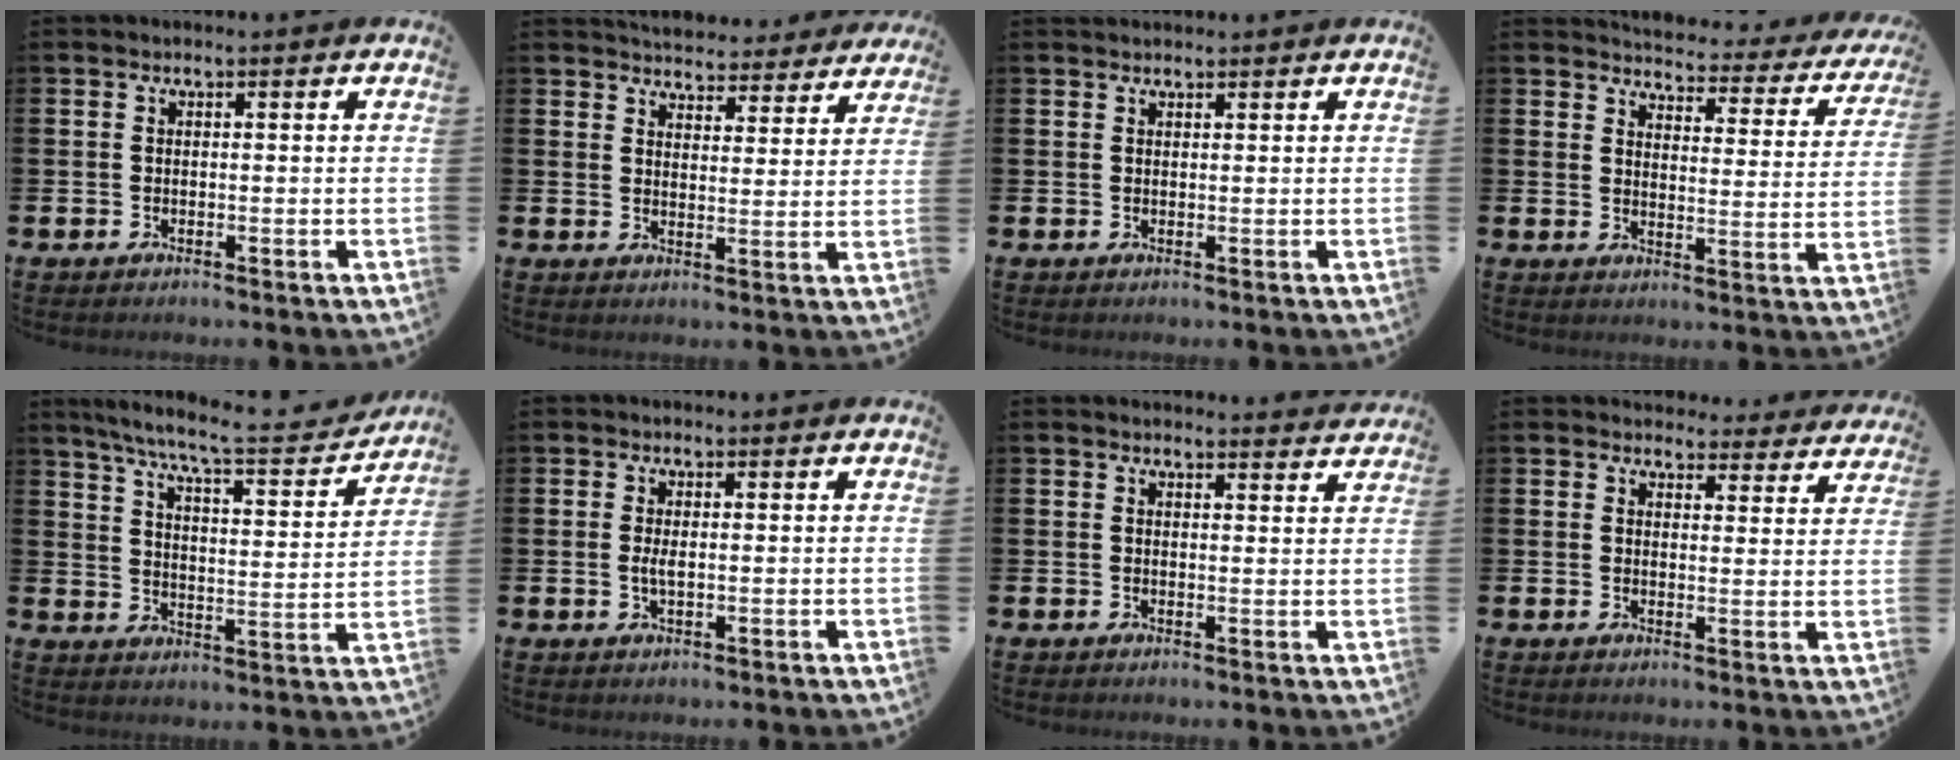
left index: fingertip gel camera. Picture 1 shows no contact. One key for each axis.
{"total": 5.1, "fx": 5.0, "fy": 1.1, "fz": 0.2, "tx": -0.011, "ty": -0.037, "tz": 0.088}
{"total": 1.0, "fx": 1.0, "fy": 0.3, "fz": 0.0, "tx": 0.009, "ty": -0.001, "tz": 0.016}
{"total": 3.6, "fx": 3.4, "fy": 0.9, "fz": 0.5, "tx": -0.027, "ty": -0.036, "tz": 0.051}
{"total": 7.8, "fx": 6.9, "fy": 0.8, "fz": 3.7, "tx": -0.093, "ty": -0.050, "tz": 0.112}
{"total": 1.8, "fx": 0.0, "fy": 0.7, "fz": 1.7, "tx": -0.023, "ty": -0.002, "tz": -0.003}
{"total": 2.1, "fx": 2.1, "fy": 0.1, "fz": -0.1, "tx": 0.008, "ty": -0.017, "tz": 0.036}
{"total": 3.8, "fx": 3.6, "fy": 1.1, "fz": -0.1, "tx": 0.000, "ty": -0.024, "tz": 0.063}